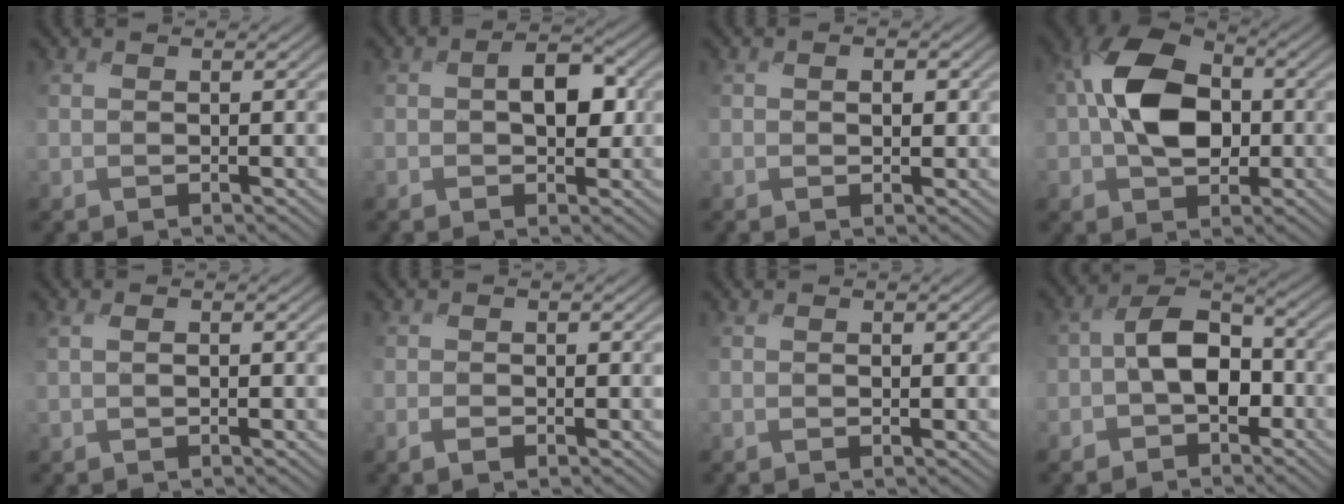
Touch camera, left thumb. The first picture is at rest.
{"total": 4.2, "force": [0.0, 2.6, 3.3], "torque": [-0.050, 0.003, -0.006]}
{"total": 1.2, "force": [0.1, 0.8, 0.9], "torque": [-0.015, -0.001, 0.003]}
{"total": 11.4, "force": [-0.3, 7.7, 8.4], "torque": [-0.169, 0.016, -0.021]}
{"total": 1.3, "force": [-0.1, 0.5, 1.2], "torque": [-0.025, 0.002, -0.002]}
{"total": 0.9, "force": [-0.9, 0.1, 0.1], "torque": [0.004, -0.003, -0.024]}
{"total": 0.7, "force": [-0.2, 0.0, 0.6], "torque": [-0.007, 0.000, -0.003]}
{"total": 7.3, "force": [-2.2, 5.1, 4.9], "torque": [-0.075, 0.012, -0.060]}